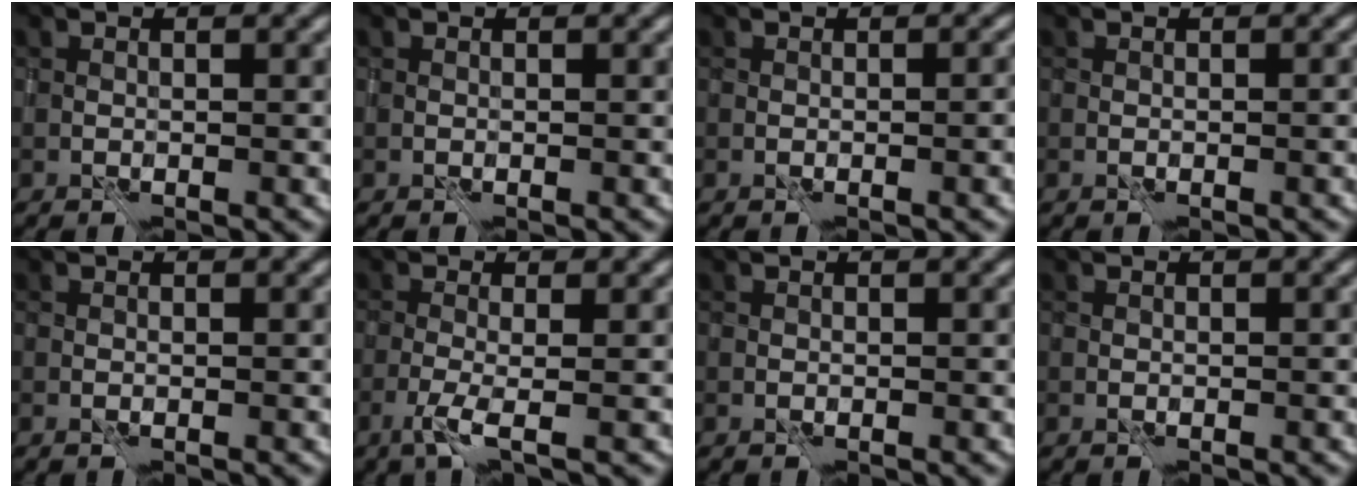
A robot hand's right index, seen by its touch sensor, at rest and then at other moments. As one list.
[{"total": 0.0}, {"total": 2.4, "force": [-0.5, 0.8, 2.2], "torque": [-0.008, 0.008, -0.001]}, {"total": 0.8, "force": [-0.3, 0.1, 0.7], "torque": [-0.006, 0.003, 0.000]}, {"total": 0.0}, {"total": 1.6, "force": [-0.2, 0.1, 1.6], "torque": [-0.032, 0.001, -0.019]}, {"total": 0.0}, {"total": 0.0}]